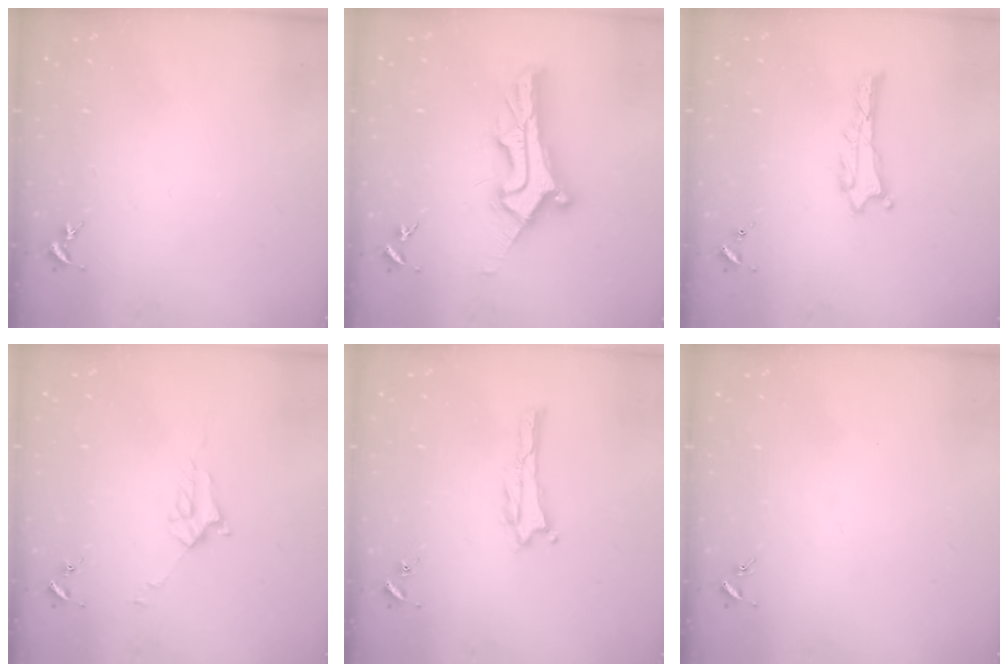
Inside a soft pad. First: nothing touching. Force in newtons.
{"total": 11.4, "press": 11.3, "slide": 1.2}
{"total": 0.8, "press": 0.8, "slide": 0.1}
{"total": 2.7, "press": 2.7, "slide": 0.3}
{"total": 0.0}
{"total": 0.0}